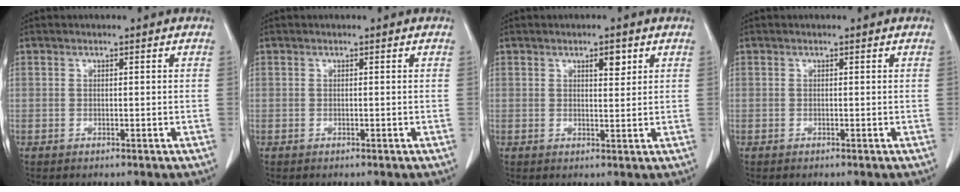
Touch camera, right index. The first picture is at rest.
{"total": 0.0}
{"total": 2.7, "force": [1.4, 0.9, 2.1], "torque": [-0.032, -0.003, 0.022]}
{"total": 0.0}